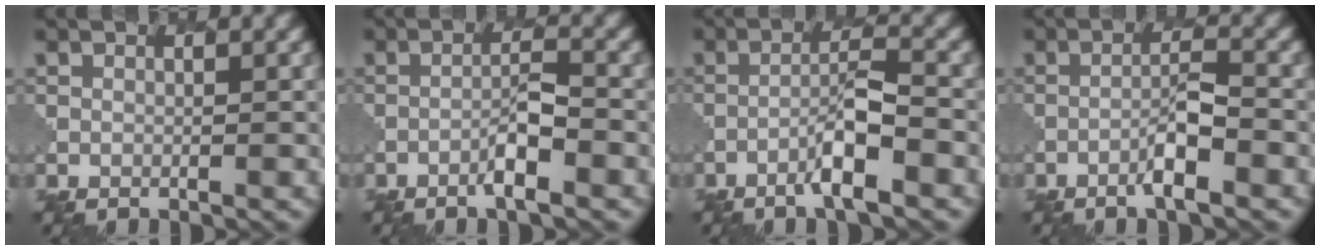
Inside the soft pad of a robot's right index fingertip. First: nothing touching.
{"total": 2.5, "force": [-1.4, 0.2, 2.1], "torque": [-0.036, 0.009, -0.028]}
{"total": 3.8, "force": [-2.0, 0.3, 3.2], "torque": [-0.057, 0.012, -0.041]}
{"total": 2.8, "force": [-1.5, 0.1, 2.4], "torque": [-0.043, 0.009, -0.031]}